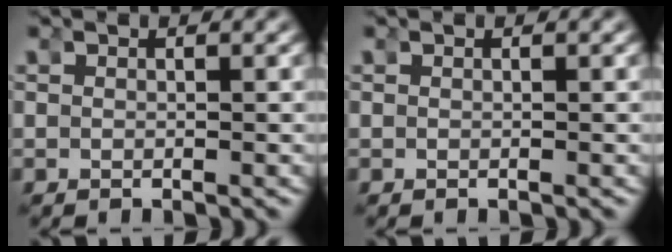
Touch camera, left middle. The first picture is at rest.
{"total": 0.0}